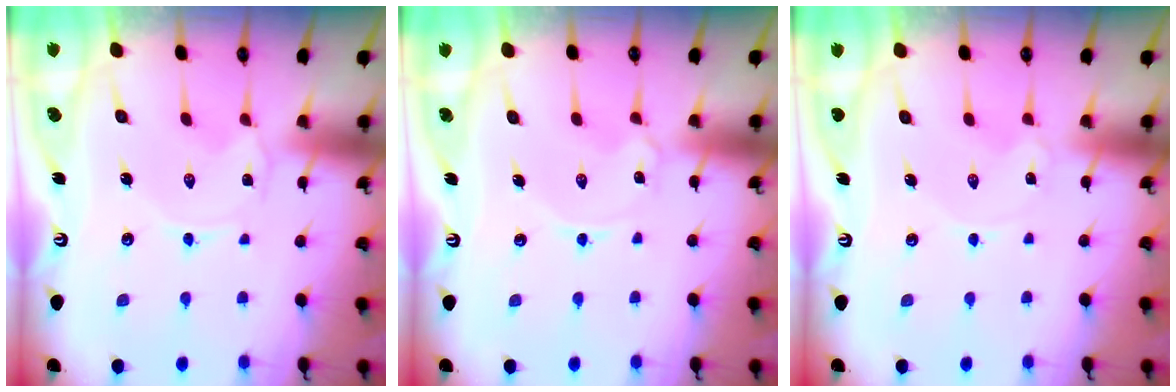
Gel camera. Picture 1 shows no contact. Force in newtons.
{"total": 1.6, "press": 1.5, "slide": 0.2}
{"total": 0.0}